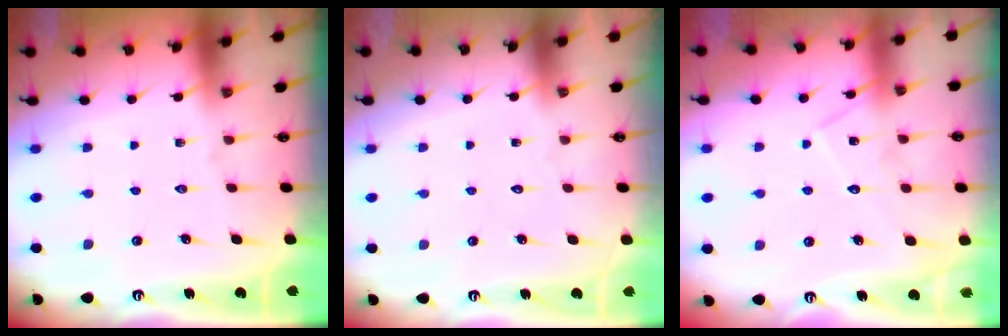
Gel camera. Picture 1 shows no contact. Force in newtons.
{"total": 1.7, "press": 1.6, "slide": 0.2}
{"total": 10.2, "press": 10.2, "slide": 0.7}